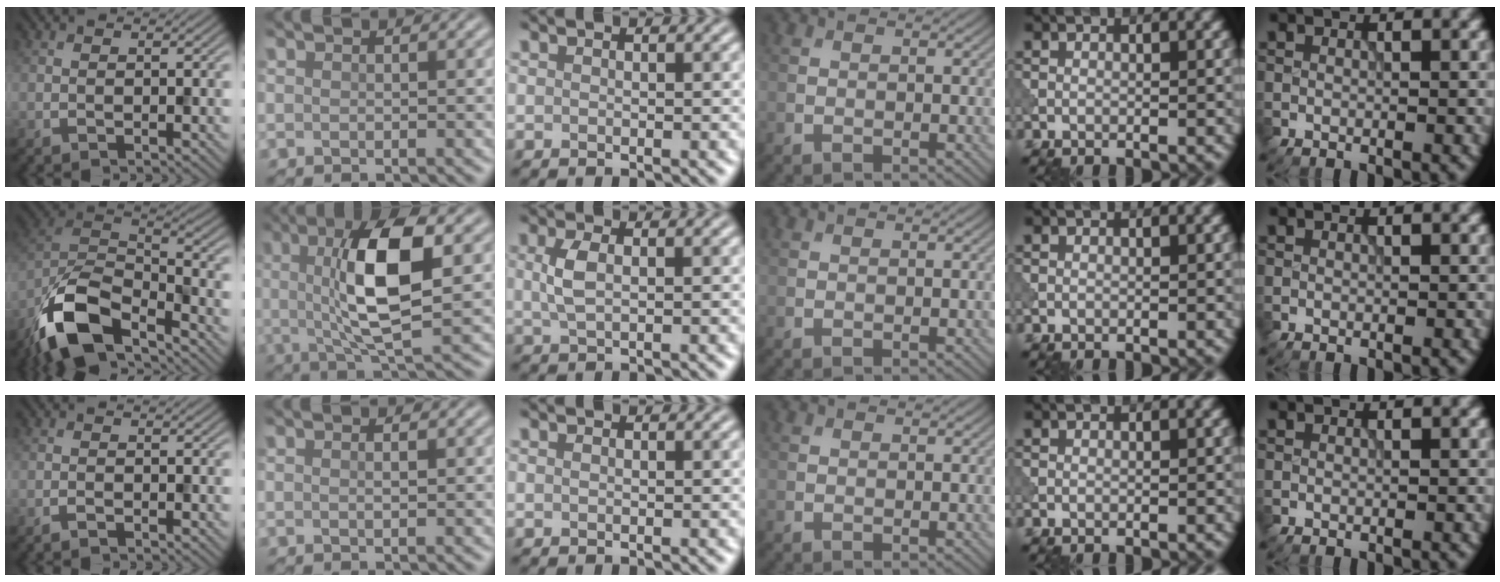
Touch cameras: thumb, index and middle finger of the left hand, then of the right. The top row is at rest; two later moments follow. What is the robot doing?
{"motion": "shake", "object": "bell"}